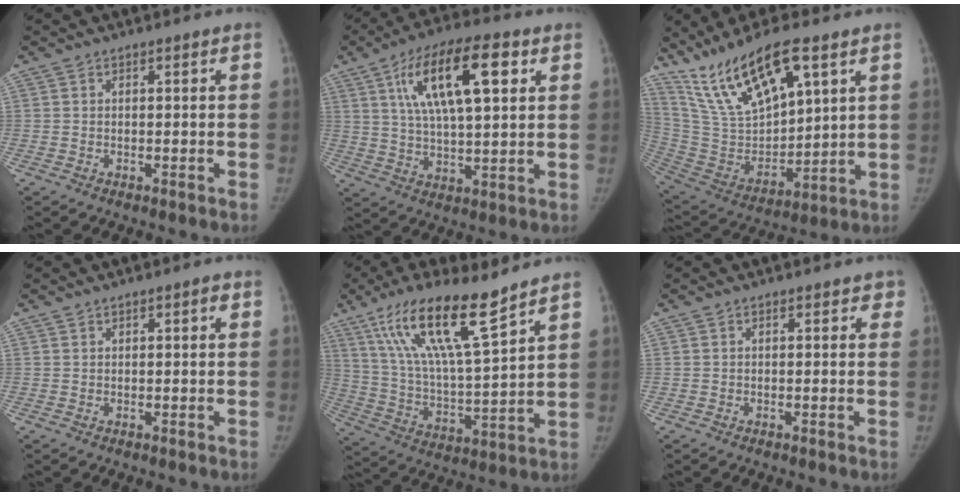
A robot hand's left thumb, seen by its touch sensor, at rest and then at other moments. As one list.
[{"total": 17.4, "force": [6.5, 6.5, 14.7], "torque": [-0.238, -0.003, 0.109]}, {"total": 19.2, "force": [11.9, 6.7, 13.5], "torque": [-0.231, -0.045, 0.242]}, {"total": 1.2, "force": [0.5, 0.6, 1.0], "torque": [-0.009, 0.000, 0.008]}, {"total": 18.6, "force": [11.9, 3.3, 13.9], "torque": [-0.243, -0.052, 0.227]}, {"total": 1.4, "force": [0.7, 0.9, 0.8], "torque": [0.014, 0.003, 0.000]}]